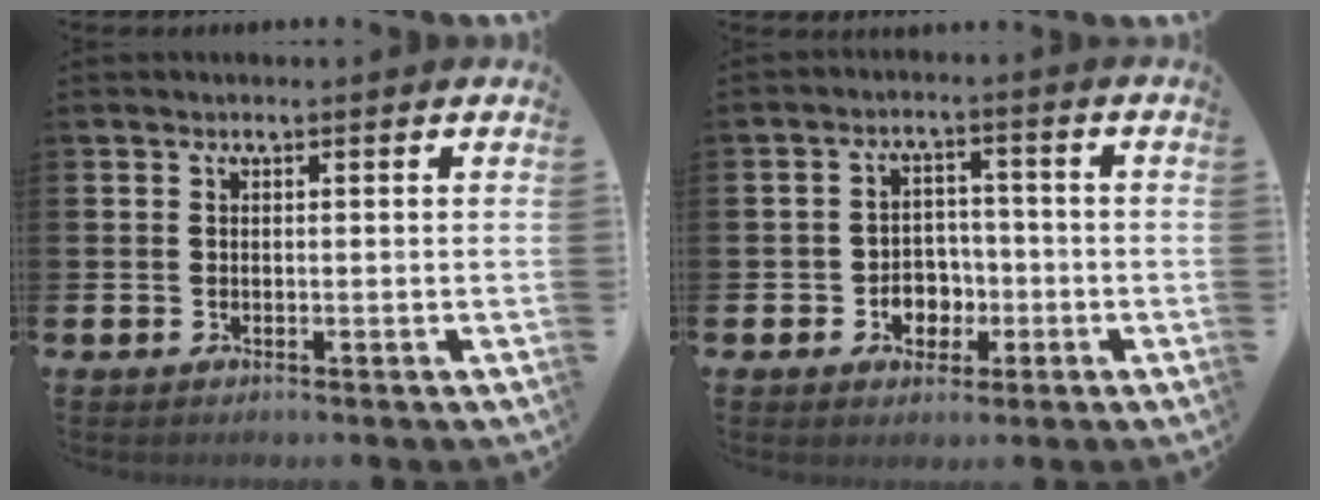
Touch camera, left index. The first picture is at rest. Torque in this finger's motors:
{"motor_torque": [0.39, -0.02, 0.09, 0.03]}